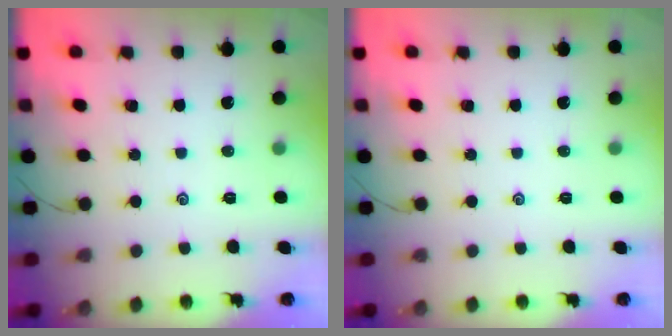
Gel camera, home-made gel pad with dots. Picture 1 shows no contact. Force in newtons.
{"total": 0.0}